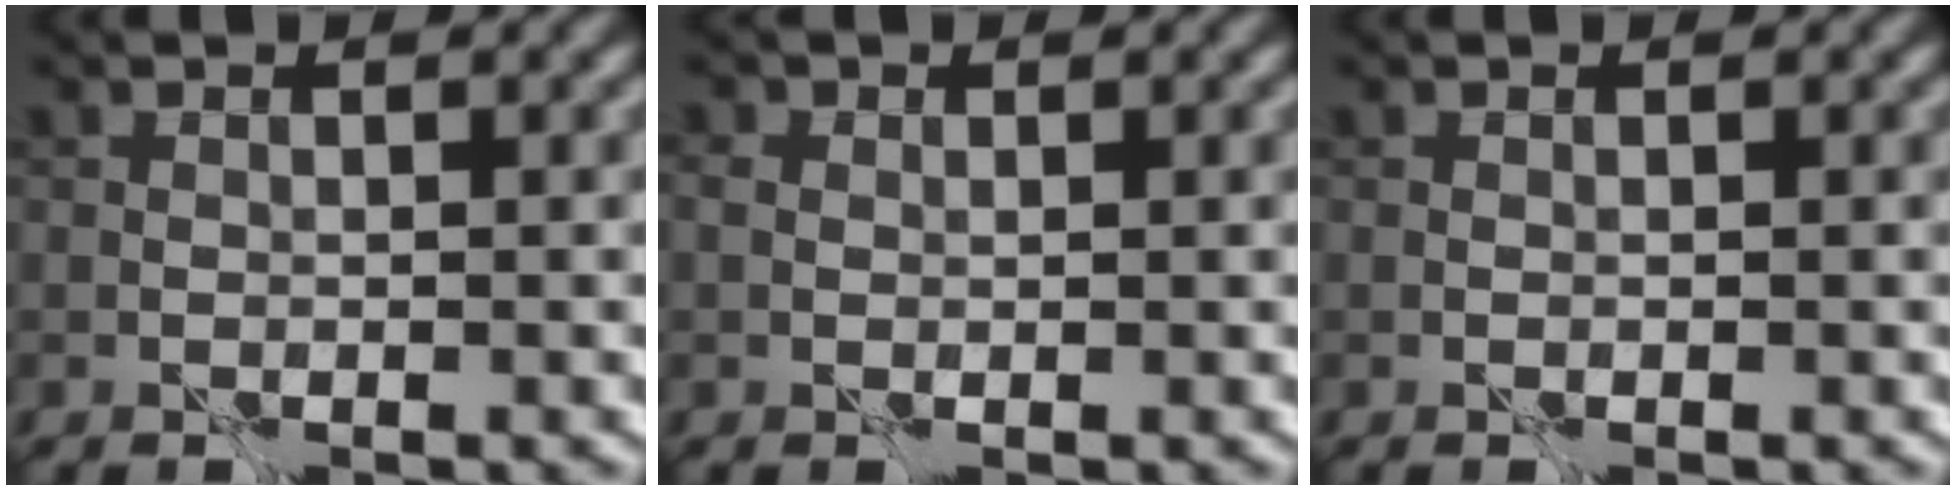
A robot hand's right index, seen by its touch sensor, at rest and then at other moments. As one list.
[{"total": 1.0, "force": [0.2, 0.8, 0.5], "torque": [-0.008, 0.003, 0.000]}, {"total": 0.0}]